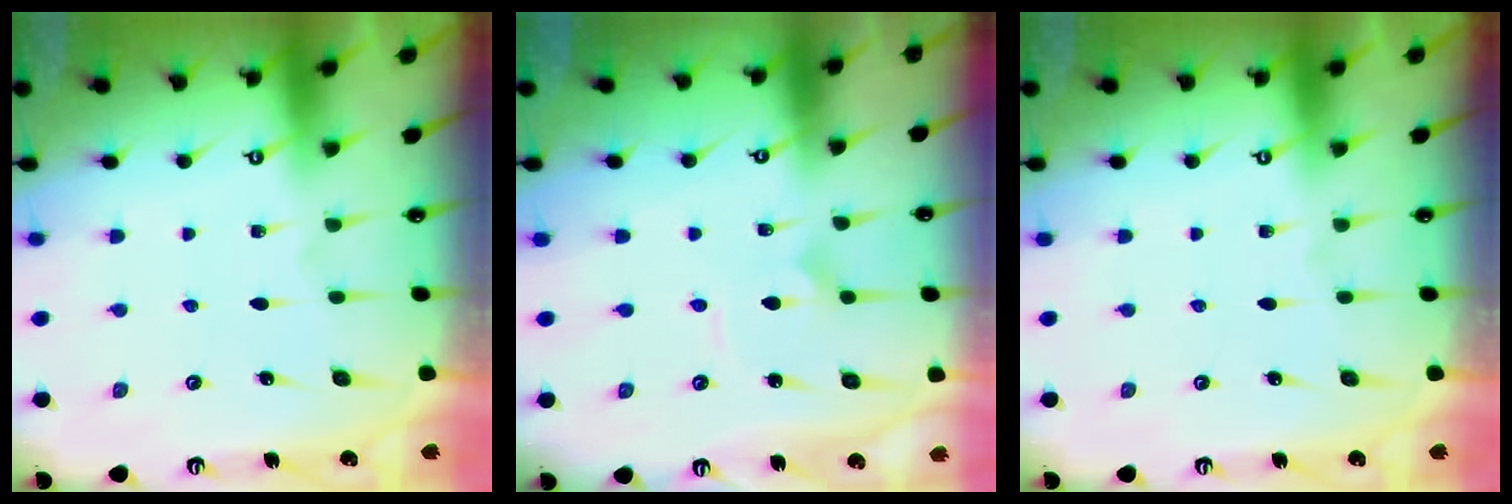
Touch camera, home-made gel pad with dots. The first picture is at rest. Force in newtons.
{"total": 2.7, "press": 2.7, "slide": 0.1}
{"total": 0.0}